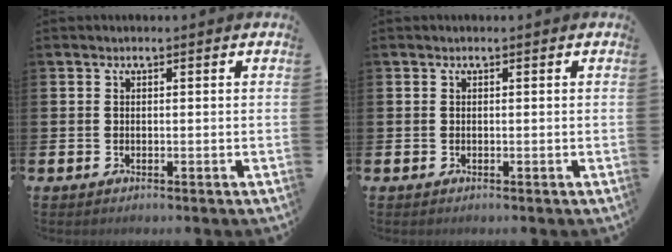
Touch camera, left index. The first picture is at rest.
{"total": 0.0}